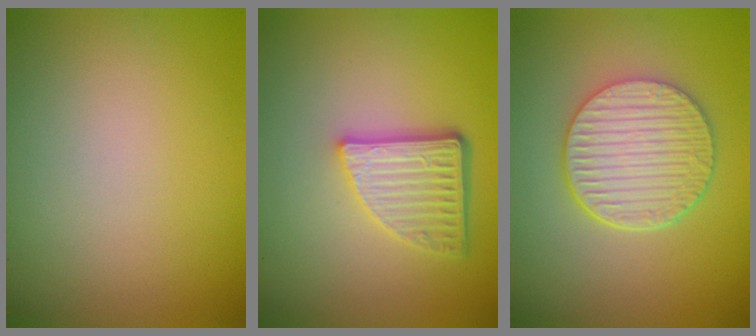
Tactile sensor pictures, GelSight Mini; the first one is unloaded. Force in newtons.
{"total": 4.9, "press": 3.5, "slide": 3.4}
{"total": 6.0, "press": 4.5, "slide": 4.0}